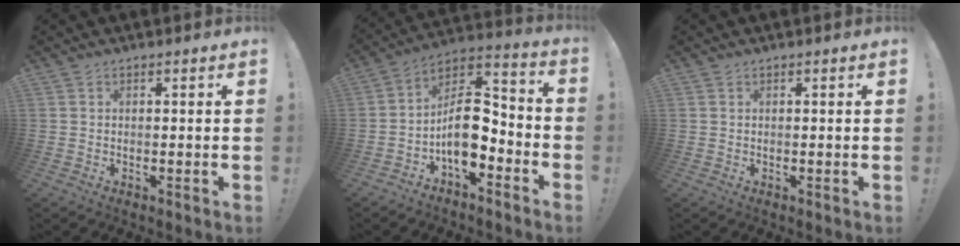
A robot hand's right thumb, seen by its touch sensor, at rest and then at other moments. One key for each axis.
{"total": 13.1, "fx": -4.5, "fy": 7.2, "fz": 10.0, "tx": -0.157, "ty": 0.021, "tz": -0.071}
{"total": 0.0}